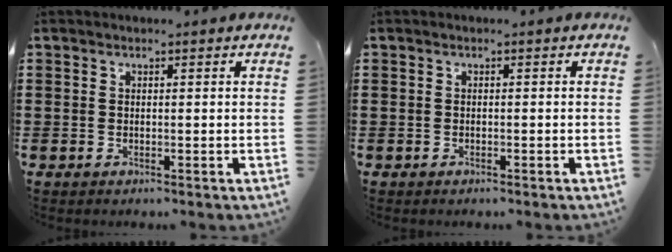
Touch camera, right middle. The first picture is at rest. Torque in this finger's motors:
{"motor_torque": [0.38, 0.15, 0.07, 0.01]}